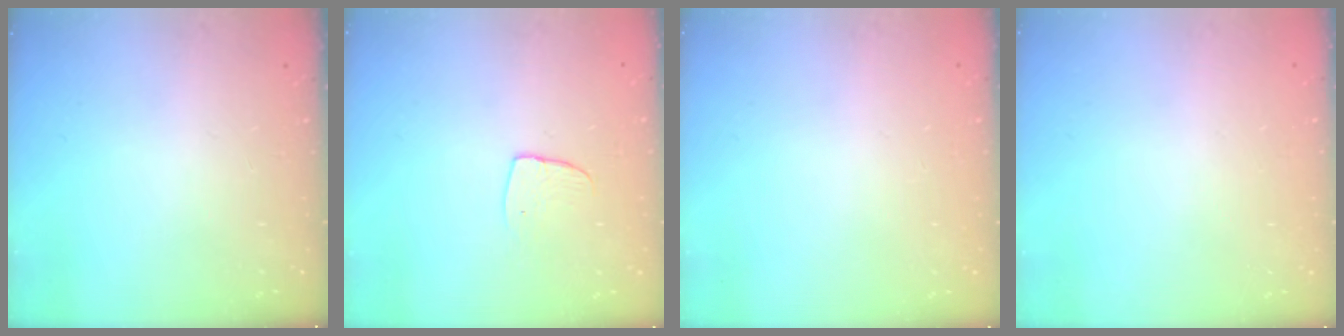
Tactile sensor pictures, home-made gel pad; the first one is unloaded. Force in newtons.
{"total": 6.5, "press": 6.5, "slide": 0.5}
{"total": 0.8, "press": 0.4, "slide": 0.7}
{"total": 0.0}